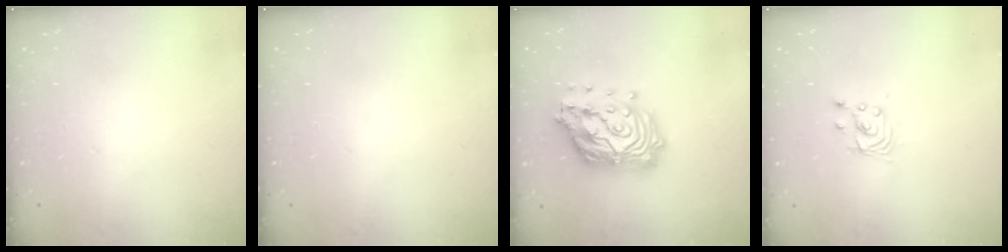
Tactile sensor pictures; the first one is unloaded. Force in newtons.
{"total": 0.0}
{"total": 19.3, "press": 19.2, "slide": 2.1}
{"total": 2.9, "press": 2.9, "slide": 0.0}